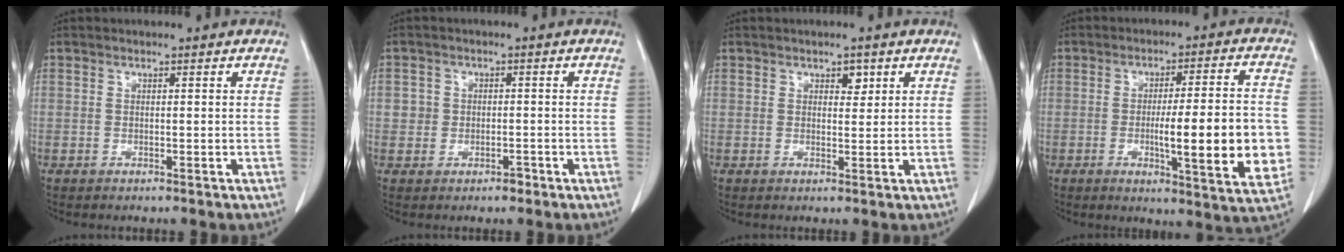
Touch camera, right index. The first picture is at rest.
{"total": 2.6, "force": [-0.7, 2.4, 0.9], "torque": [-0.005, 0.008, -0.008]}
{"total": 1.8, "force": [1.0, 1.0, 1.1], "torque": [-0.012, -0.001, 0.015]}
{"total": 14.6, "force": [-2.3, 1.5, 14.3], "torque": [-0.197, -0.004, -0.030]}